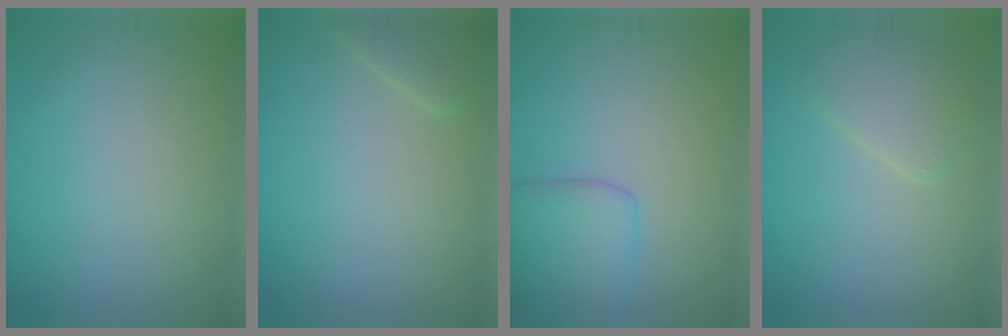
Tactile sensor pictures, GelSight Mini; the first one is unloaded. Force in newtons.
{"total": 1.6, "press": 1.6, "slide": 0.2}
{"total": 3.8, "press": 3.8, "slide": 0.1}
{"total": 2.9, "press": 2.9, "slide": 0.2}